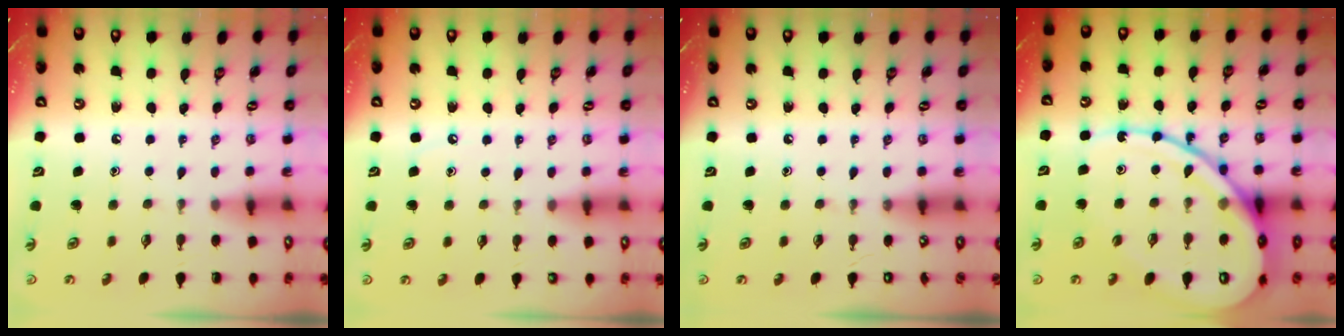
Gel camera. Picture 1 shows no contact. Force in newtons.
{"total": 3.6, "press": 3.6, "slide": 0.4}
{"total": 0.0}
{"total": 20.9, "press": 20.8, "slide": 2.3}